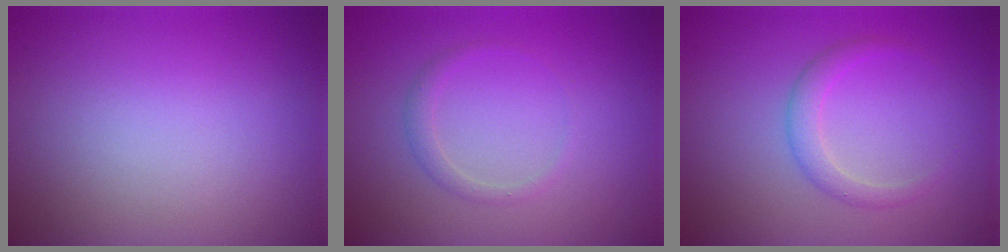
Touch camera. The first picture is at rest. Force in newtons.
{"total": 1.2, "press": 1.2, "slide": 0.0}
{"total": 1.9, "press": 1.9, "slide": 0.1}